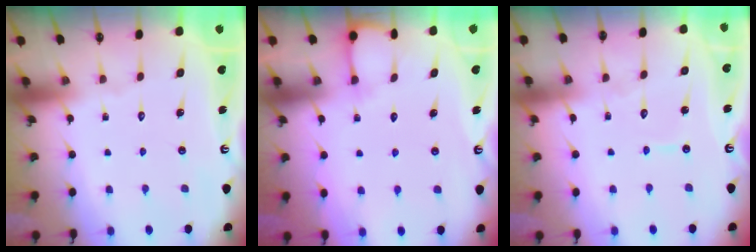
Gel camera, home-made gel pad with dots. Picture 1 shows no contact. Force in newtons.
{"total": 3.3, "press": 3.3, "slide": 0.4}
{"total": 4.4, "press": 4.4, "slide": 0.2}